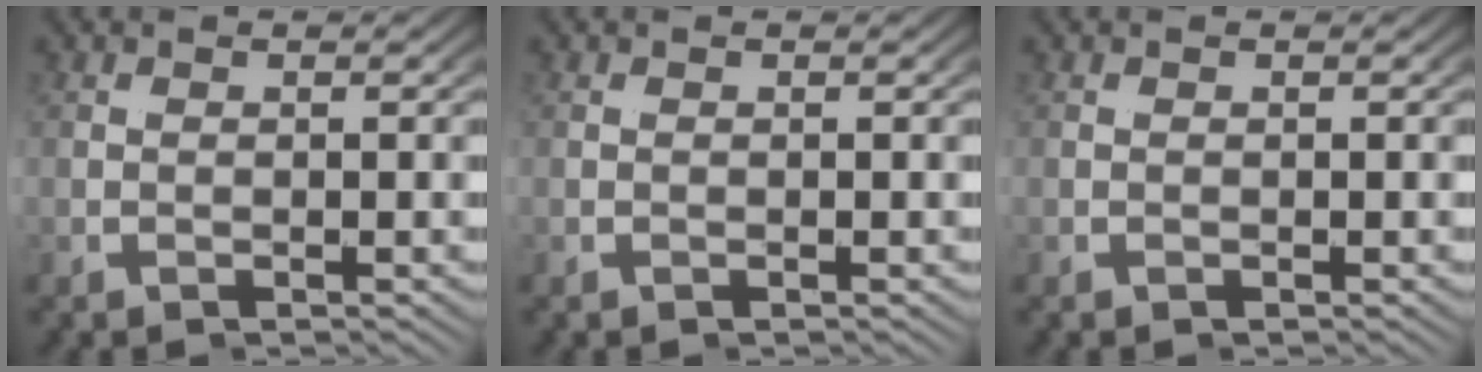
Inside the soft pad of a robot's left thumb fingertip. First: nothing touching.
{"total": 0.0}
{"total": 0.0}